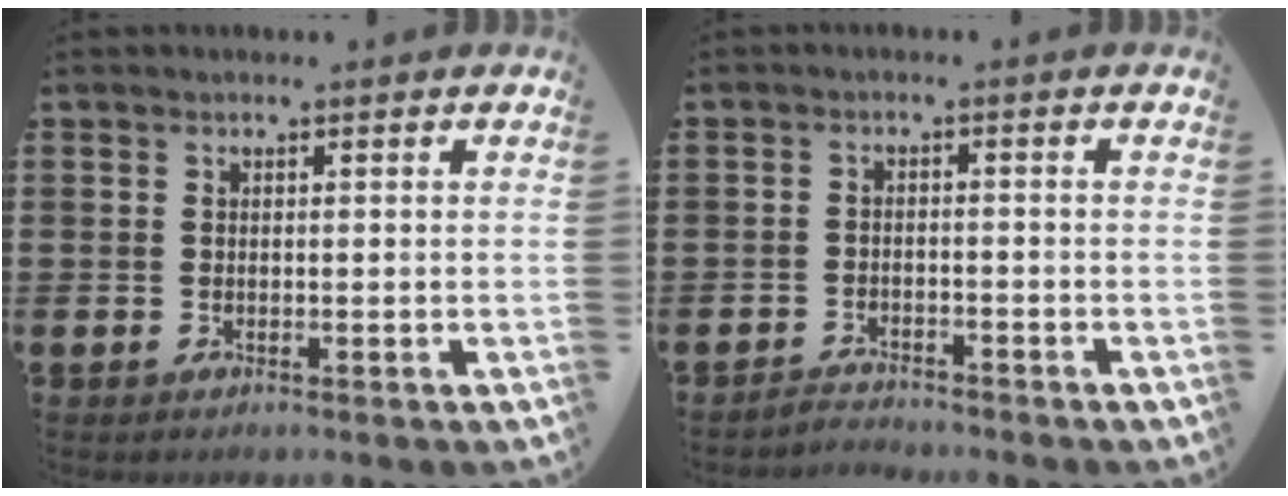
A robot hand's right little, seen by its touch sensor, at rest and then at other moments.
{"total": 2.0, "force": [-2.0, 0.0, -0.2], "torque": [-0.003, 0.004, -0.043]}